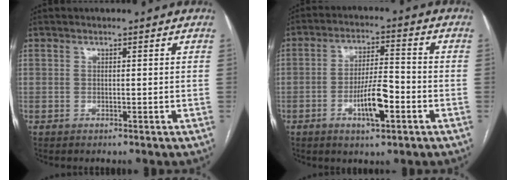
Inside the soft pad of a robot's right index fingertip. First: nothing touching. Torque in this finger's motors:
{"motor_torque": [1.26, -0.35, 0.63, 0.09]}